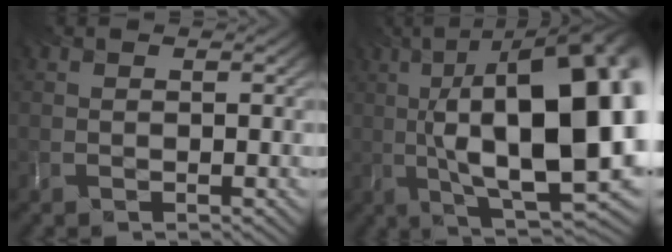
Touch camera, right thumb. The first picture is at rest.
{"total": 20.1, "force": [0.3, 8.3, 18.3], "torque": [-0.260, 0.019, -0.003]}